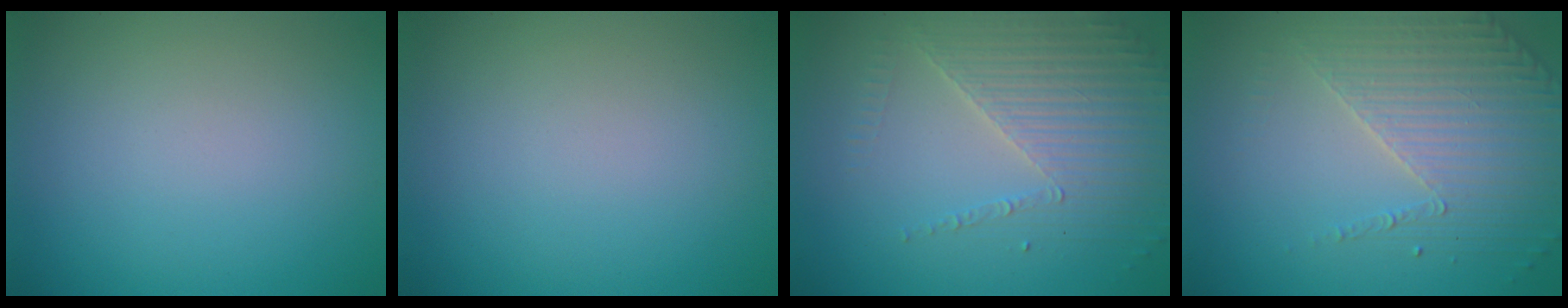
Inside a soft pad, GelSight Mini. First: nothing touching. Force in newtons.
{"total": 0.0}
{"total": 4.0, "press": 3.7, "slide": 1.5}
{"total": 4.1, "press": 3.3, "slide": 2.4}